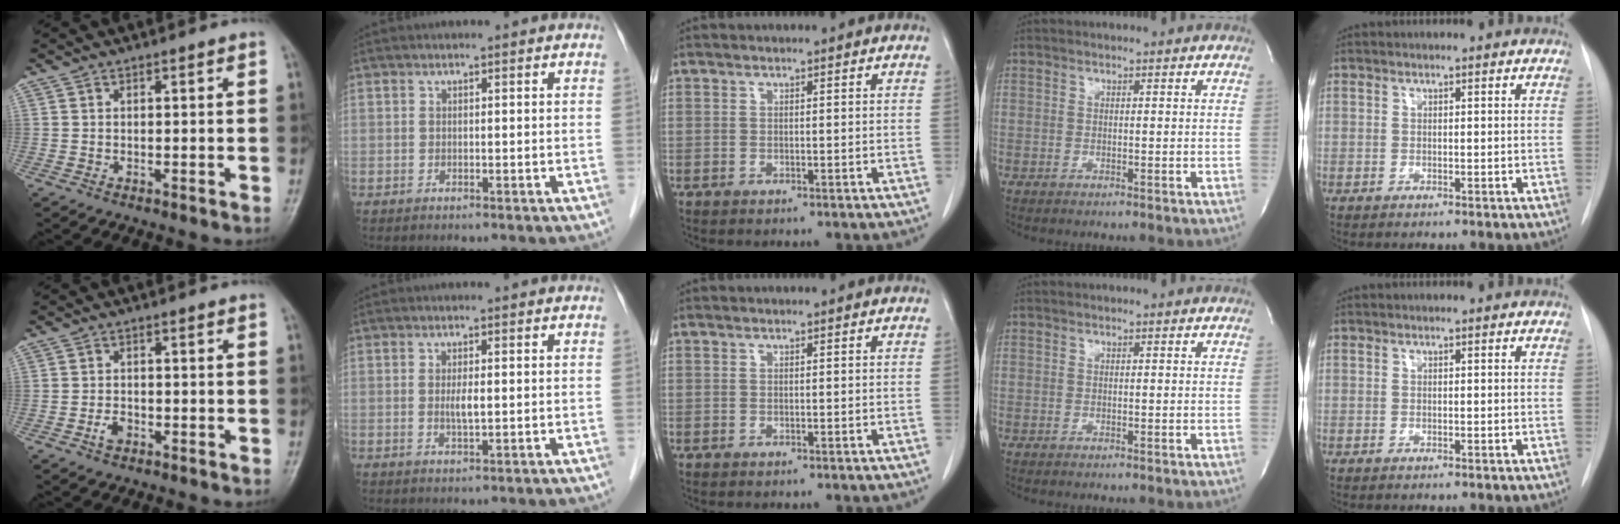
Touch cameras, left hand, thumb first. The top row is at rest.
{"thumb": {"total": 2.2, "force": [-1.1, 1.4, 1.3], "torque": [-0.021, 0.006, -0.021]}, "index": {"total": 2.0, "force": [0.1, 0.3, 1.9], "torque": [-0.041, -0.003, 0.003]}}